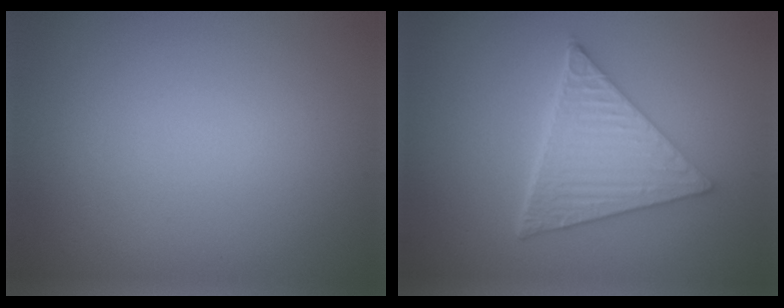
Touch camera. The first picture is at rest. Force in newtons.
{"total": 5.9, "press": 4.4, "slide": 3.9}